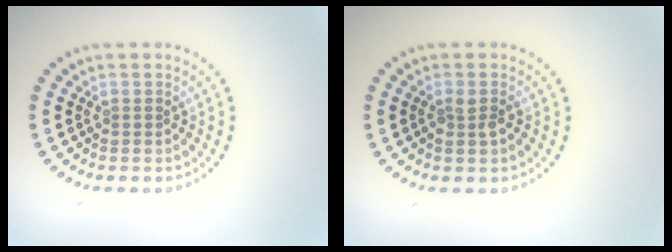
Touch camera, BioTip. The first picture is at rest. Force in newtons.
{"total": 1.1, "press": 1.1, "slide": 0.3}